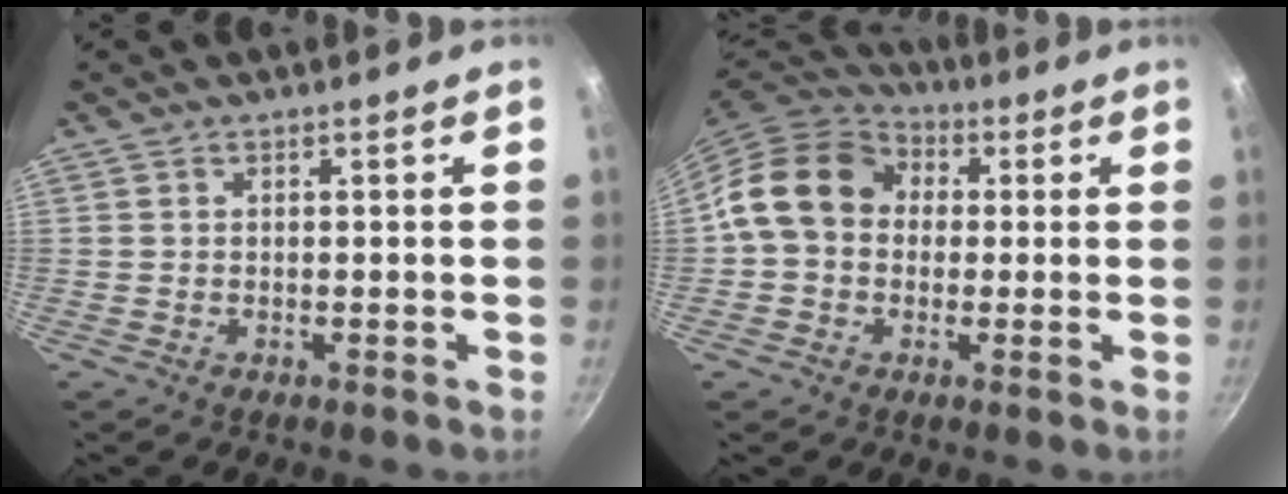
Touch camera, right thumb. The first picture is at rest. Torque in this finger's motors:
{"motor_torque": [0.50, 2.25, 0.62, -0.70, 0.13]}